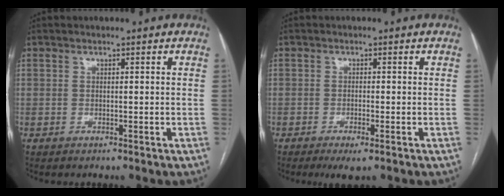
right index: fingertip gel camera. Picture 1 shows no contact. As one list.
[{"total": 3.0, "force": [-1.6, 0.5, 2.5], "torque": [-0.043, -0.006, -0.023]}]